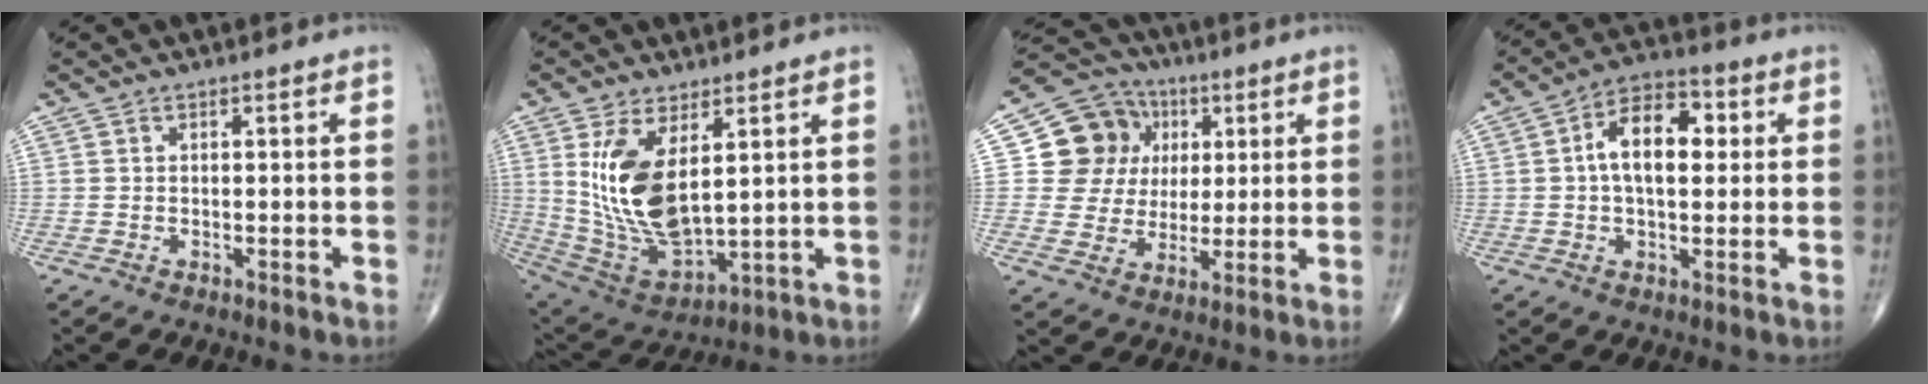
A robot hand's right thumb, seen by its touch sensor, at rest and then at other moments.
{"total": 15.1, "force": [3.9, 7.2, 12.7], "torque": [-0.238, -0.025, 0.101]}
{"total": 12.6, "force": [3.2, 11.6, 3.9], "torque": [-0.025, 0.006, 0.055]}
{"total": 11.2, "force": [1.7, 6.2, 9.1], "torque": [-0.139, 0.020, 0.021]}